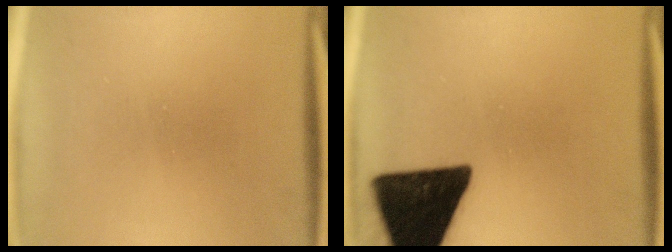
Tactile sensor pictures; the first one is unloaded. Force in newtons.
{"total": 18.7}